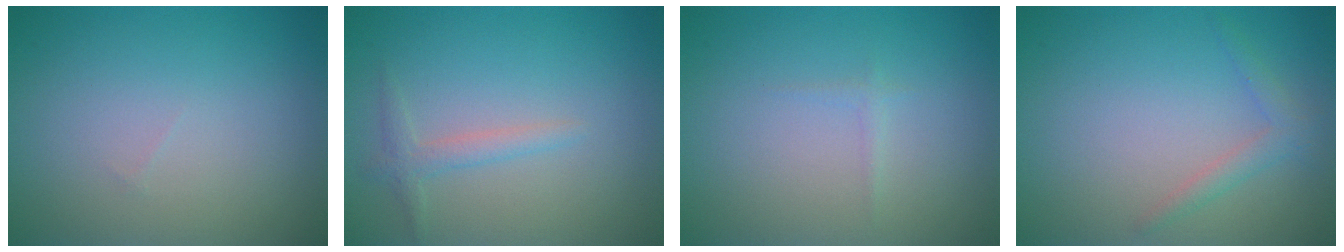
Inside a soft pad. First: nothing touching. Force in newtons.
{"total": 1.5, "press": 1.5, "slide": 0.1}
{"total": 0.6, "press": 0.6, "slide": 0.0}
{"total": 1.5, "press": 1.5, "slide": 0.1}